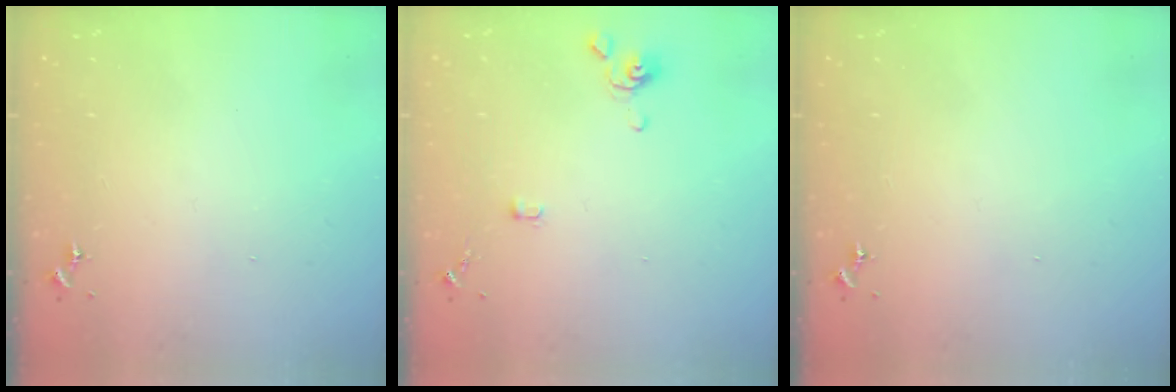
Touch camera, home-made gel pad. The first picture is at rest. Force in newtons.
{"total": 3.6, "press": 3.5, "slide": 0.7}
{"total": 0.0}